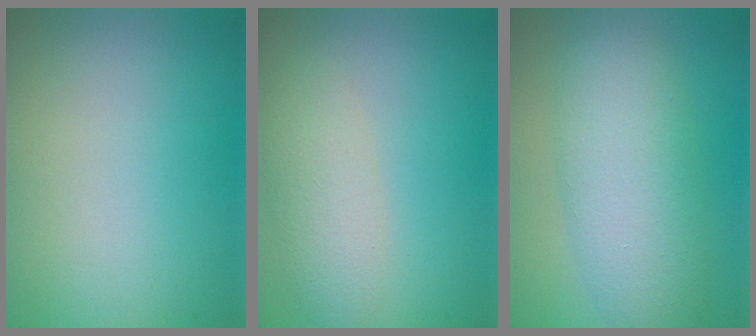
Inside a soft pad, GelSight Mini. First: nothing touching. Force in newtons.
{"total": 2.9, "press": 2.9, "slide": 0.2}
{"total": 7.0, "press": 7.0, "slide": 0.3}